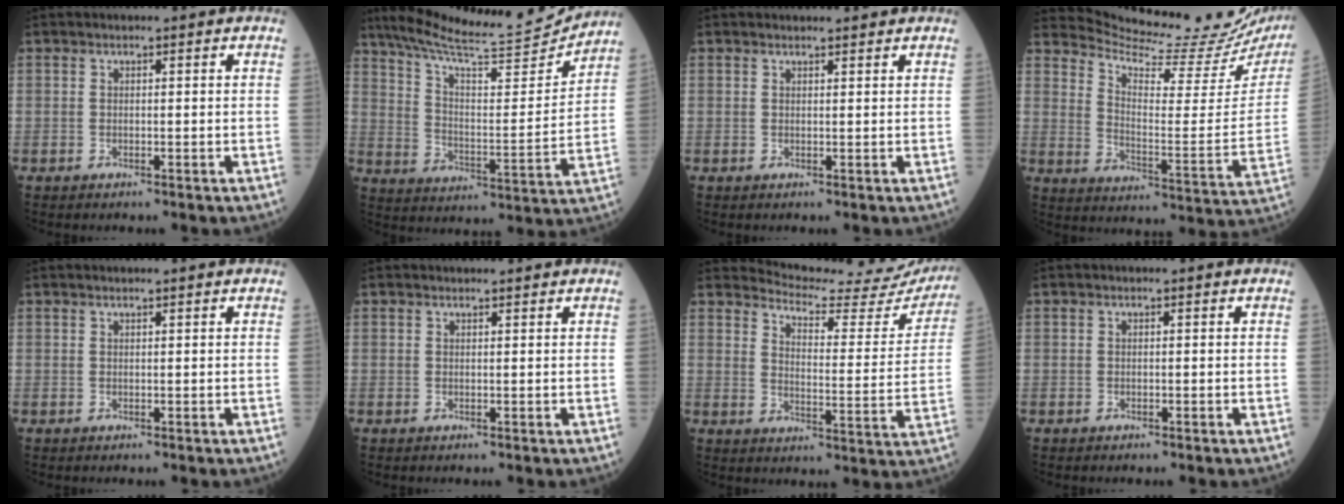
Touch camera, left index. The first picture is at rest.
{"total": 19.1, "force": [18.0, 0.6, 6.4], "torque": [-0.117, -0.038, 0.266]}
{"total": 2.3, "force": [2.3, 0.3, 0.3], "torque": [-0.007, 0.006, 0.028]}
{"total": 21.8, "force": [21.1, 1.0, 5.2], "torque": [-0.093, -0.110, 0.273]}
{"total": 0.7, "force": [0.6, -0.1, 0.4], "torque": [-0.005, 0.003, 0.011]}
{"total": 1.3, "force": [1.3, 0.1, 0.2], "torque": [-0.005, 0.004, 0.017]}
{"total": 17.6, "force": [17.3, 1.4, 2.8], "torque": [-0.035, -0.094, 0.194]}
{"total": 0.0}